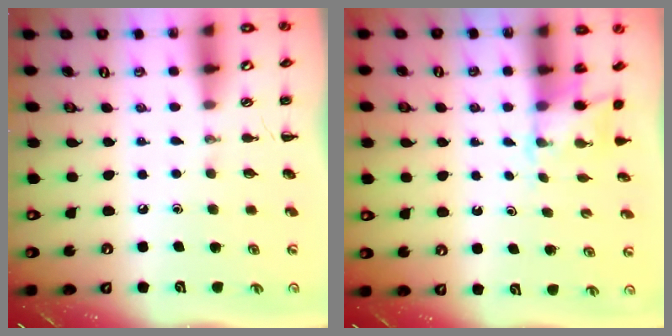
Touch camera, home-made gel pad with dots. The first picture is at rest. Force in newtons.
{"total": 2.6, "press": 2.5, "slide": 0.6}